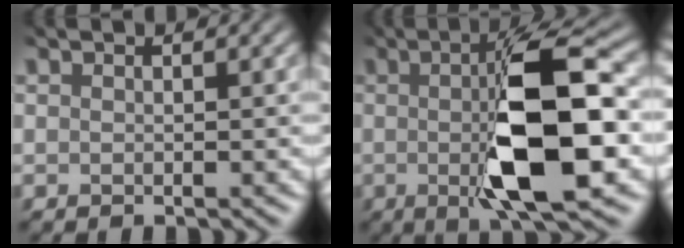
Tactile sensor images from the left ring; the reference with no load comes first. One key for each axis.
{"total": 10.7, "fx": -1.1, "fy": 2.9, "fz": 10.2, "tx": -0.152, "ty": 0.000, "tz": -0.019}